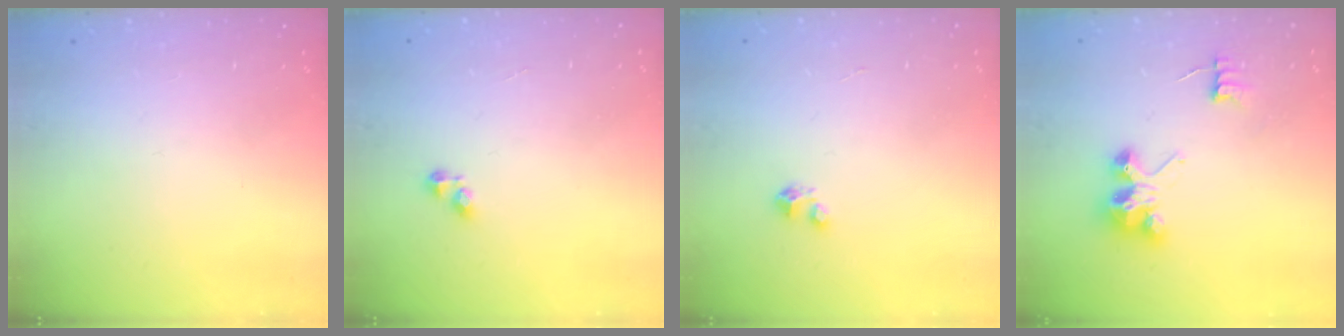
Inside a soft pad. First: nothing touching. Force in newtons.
{"total": 2.4, "press": 2.4, "slide": 0.3}
{"total": 2.1, "press": 2.1, "slide": 0.1}
{"total": 6.8, "press": 6.8, "slide": 0.2}